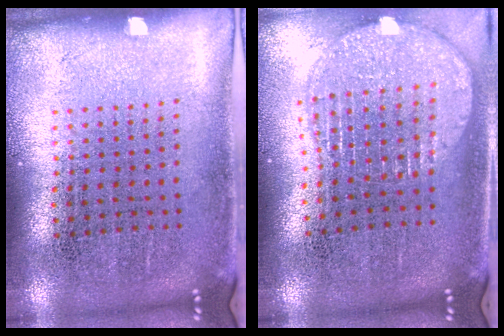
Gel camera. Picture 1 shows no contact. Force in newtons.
{"total": 1.9, "press": 1.6, "slide": 1.0}